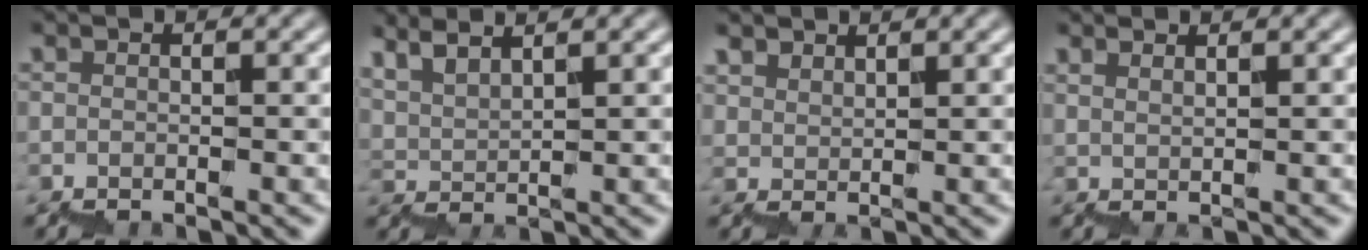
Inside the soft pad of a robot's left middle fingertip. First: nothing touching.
{"total": 4.1, "force": [3.9, 0.8, 1.0], "torque": [-0.007, 0.015, 0.076]}
{"total": 2.4, "force": [2.4, 0.2, 0.1], "torque": [0.007, 0.008, 0.049]}
{"total": 2.5, "force": [2.1, 0.8, 0.9], "torque": [0.016, 0.000, 0.031]}